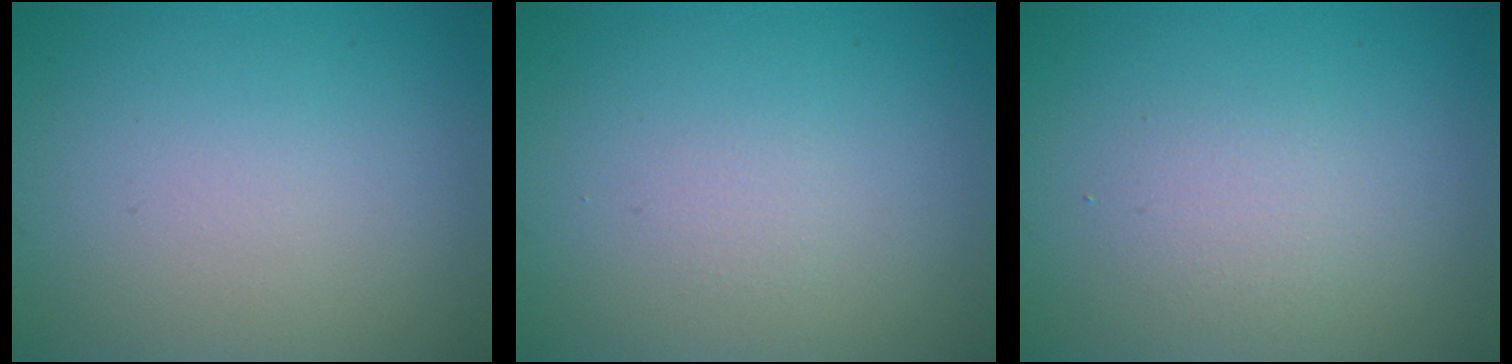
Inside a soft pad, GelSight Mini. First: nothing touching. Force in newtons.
{"total": 0.6, "press": 0.6, "slide": 0.1}
{"total": 1.7, "press": 1.7, "slide": 0.1}